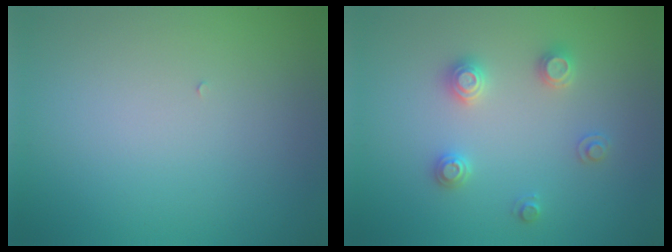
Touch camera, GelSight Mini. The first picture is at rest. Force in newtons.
{"total": 2.5, "press": 2.5, "slide": 0.3}